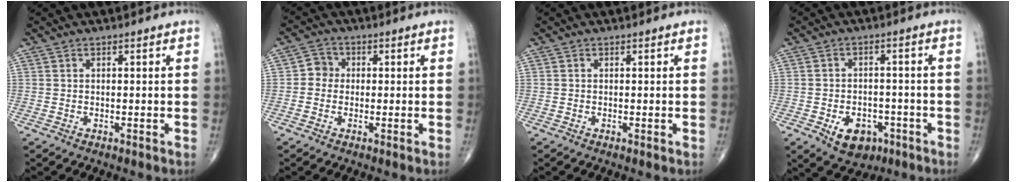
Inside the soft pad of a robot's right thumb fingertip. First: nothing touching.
{"total": 3.2, "force": [-0.2, 3.0, 1.2], "torque": [0.002, 0.009, -0.014]}
{"total": 0.0}
{"total": 7.8, "force": [-3.5, 5.5, 4.3], "torque": [-0.047, 0.022, -0.044]}